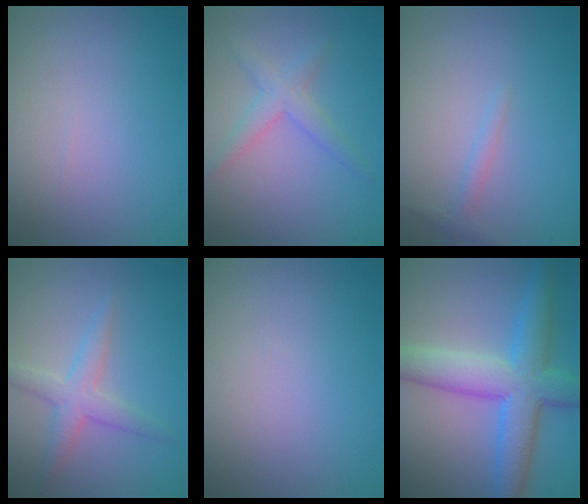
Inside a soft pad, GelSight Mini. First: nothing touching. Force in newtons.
{"total": 2.3, "press": 2.3, "slide": 0.1}
{"total": 0.9, "press": 0.9, "slide": 0.1}
{"total": 2.8, "press": 2.8, "slide": 0.0}
{"total": 0.0}
{"total": 7.4, "press": 7.4, "slide": 0.1}